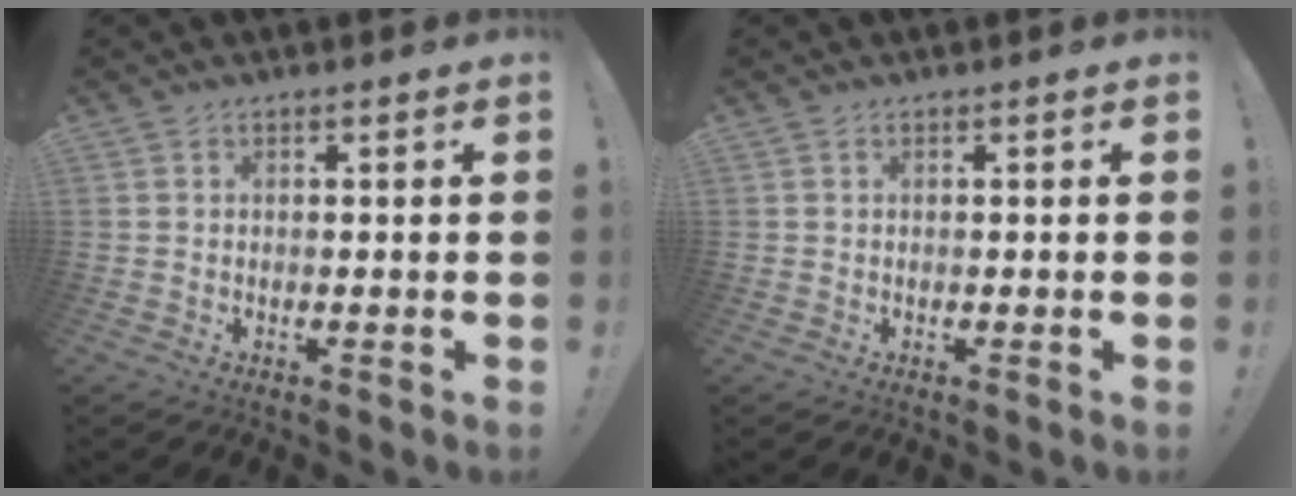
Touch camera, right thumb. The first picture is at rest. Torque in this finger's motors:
{"motor_torque": [-0.03, 0.19, 0.06, -0.14, 0.00]}